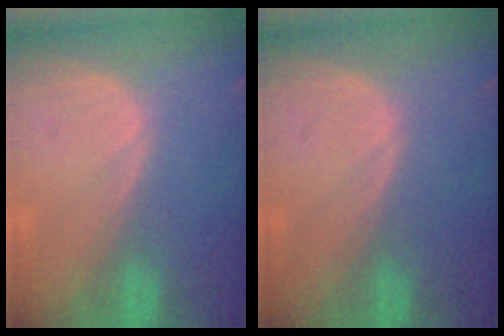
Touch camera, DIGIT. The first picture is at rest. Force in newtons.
{"total": 0.0}